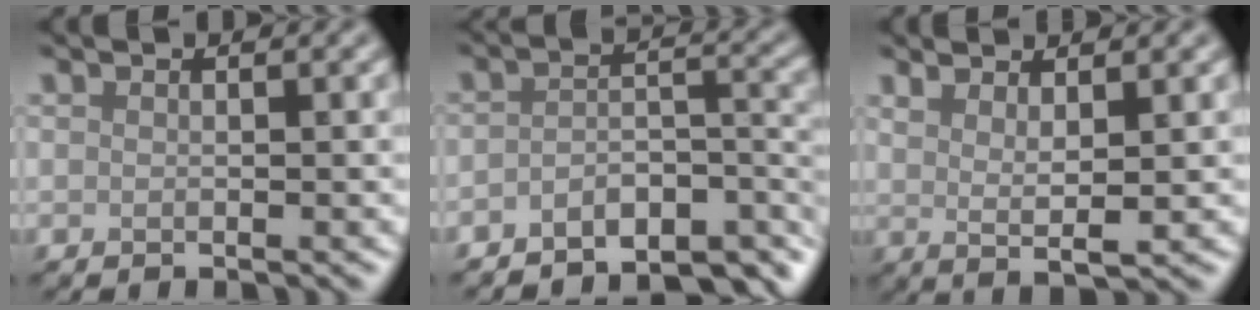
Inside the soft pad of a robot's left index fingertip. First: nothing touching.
{"total": 6.2, "force": [-5.1, 2.0, 3.0], "torque": [-0.040, -0.010, -0.082]}
{"total": 2.8, "force": [1.6, 0.5, 2.2], "torque": [-0.037, -0.008, 0.029]}